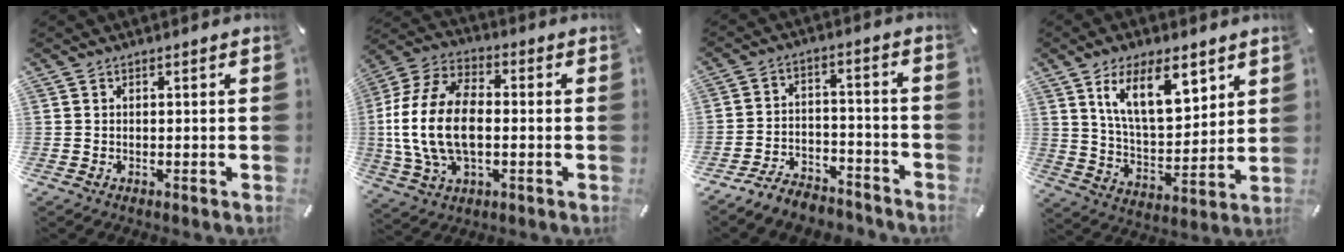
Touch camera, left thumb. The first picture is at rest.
{"total": 16.2, "force": [-1.9, 10.3, 12.4], "torque": [-0.282, 0.001, -0.036]}
{"total": 7.7, "force": [-6.5, 3.4, 2.3], "torque": [-0.033, 0.036, -0.121]}
{"total": 15.8, "force": [8.8, 7.7, 10.6], "torque": [-0.182, -0.027, 0.155]}